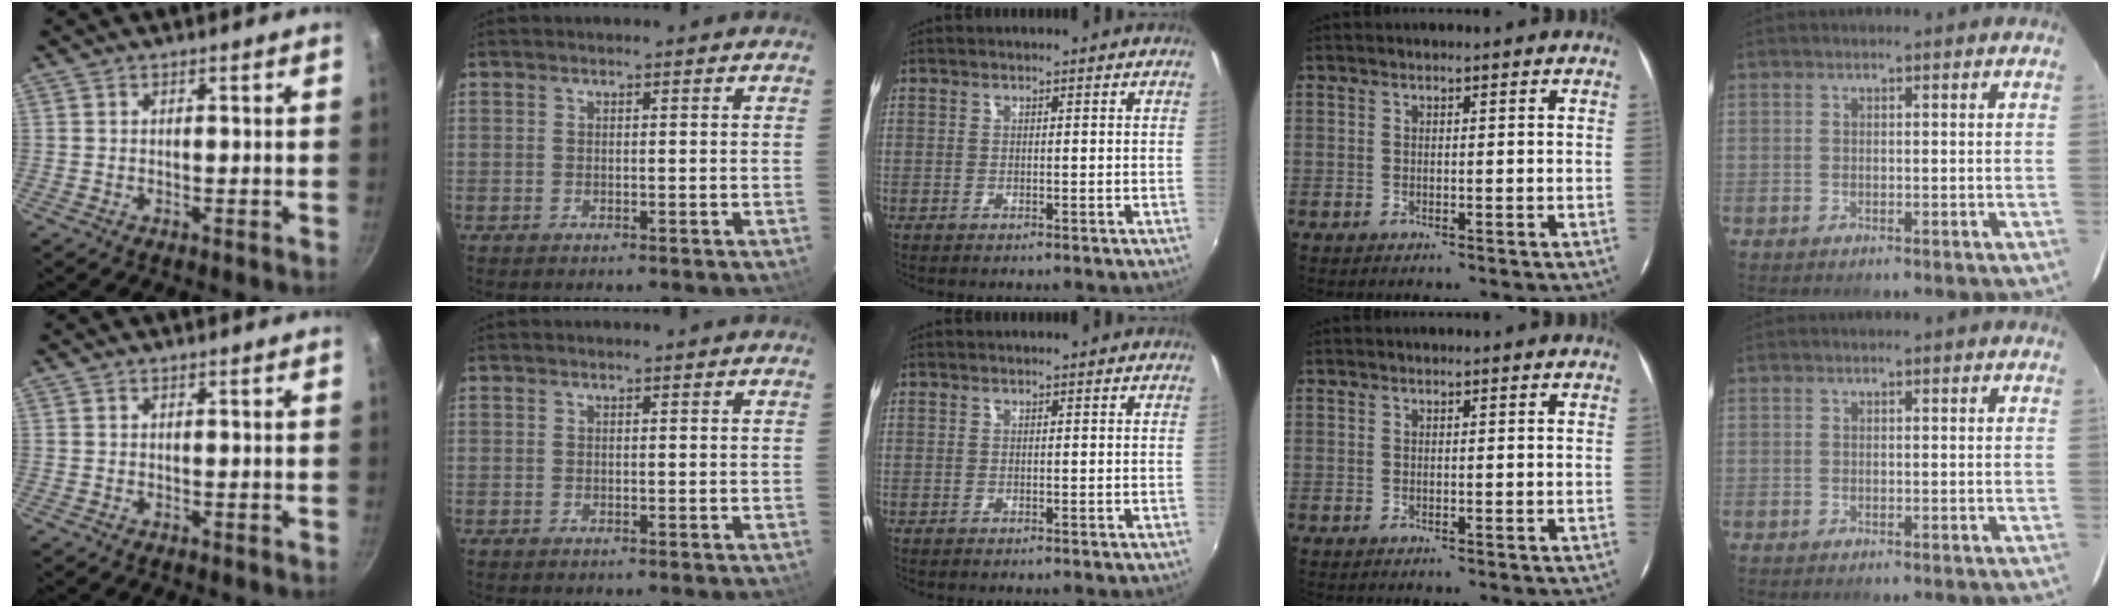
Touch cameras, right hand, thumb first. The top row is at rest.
{}